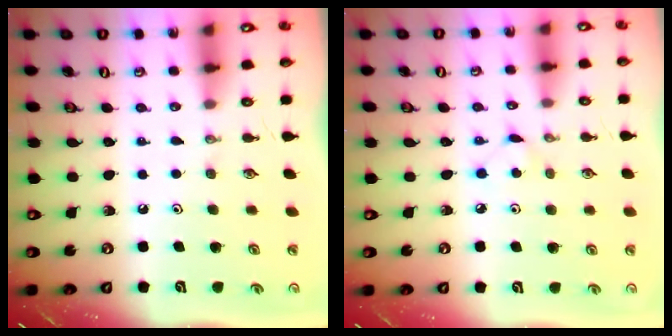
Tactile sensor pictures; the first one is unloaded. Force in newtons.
{"total": 2.8, "press": 2.8, "slide": 0.4}